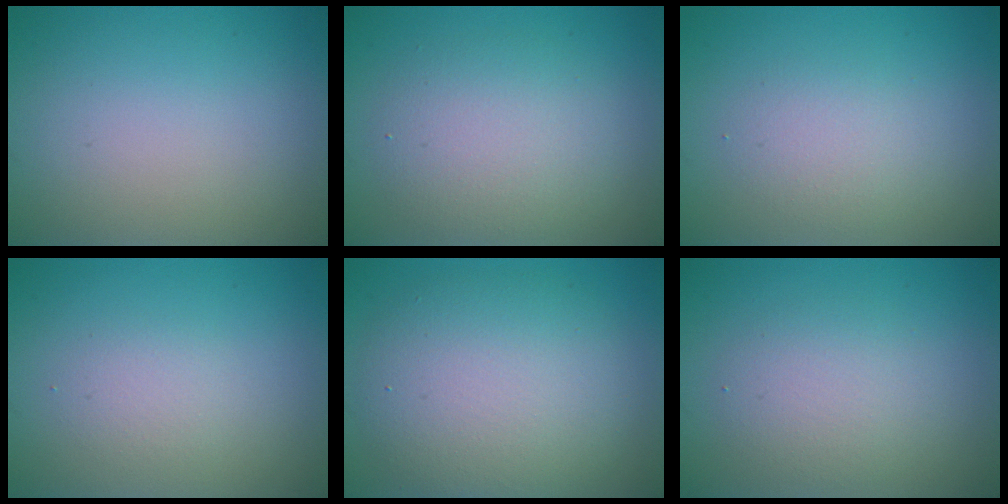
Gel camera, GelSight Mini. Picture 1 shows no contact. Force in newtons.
{"total": 4.4, "press": 4.4, "slide": 0.3}
{"total": 2.2, "press": 2.2, "slide": 0.1}
{"total": 1.6, "press": 1.6, "slide": 0.3}
{"total": 7.6, "press": 7.6, "slide": 0.4}
{"total": 2.9, "press": 2.9, "slide": 0.1}